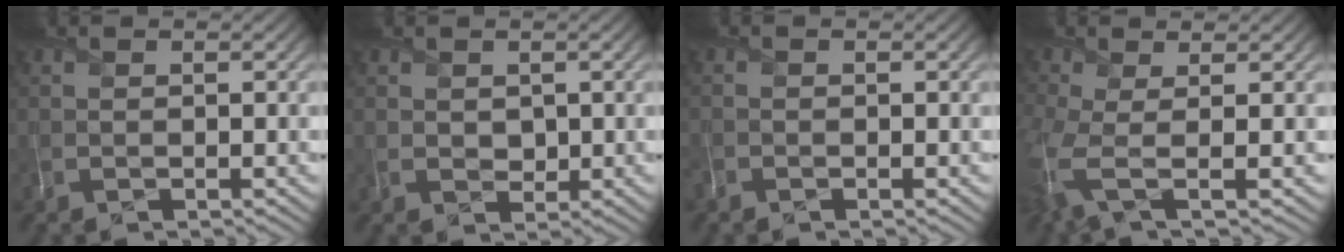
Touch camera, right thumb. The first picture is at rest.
{"total": 1.8, "force": [0.8, 1.5, 0.7], "torque": [-0.017, -0.002, 0.015]}
{"total": 0.9, "force": [-0.8, 0.3, 0.2], "torque": [-0.006, -0.005, -0.024]}
{"total": 5.1, "force": [-0.8, 1.6, 4.8], "torque": [-0.121, -0.016, -0.022]}